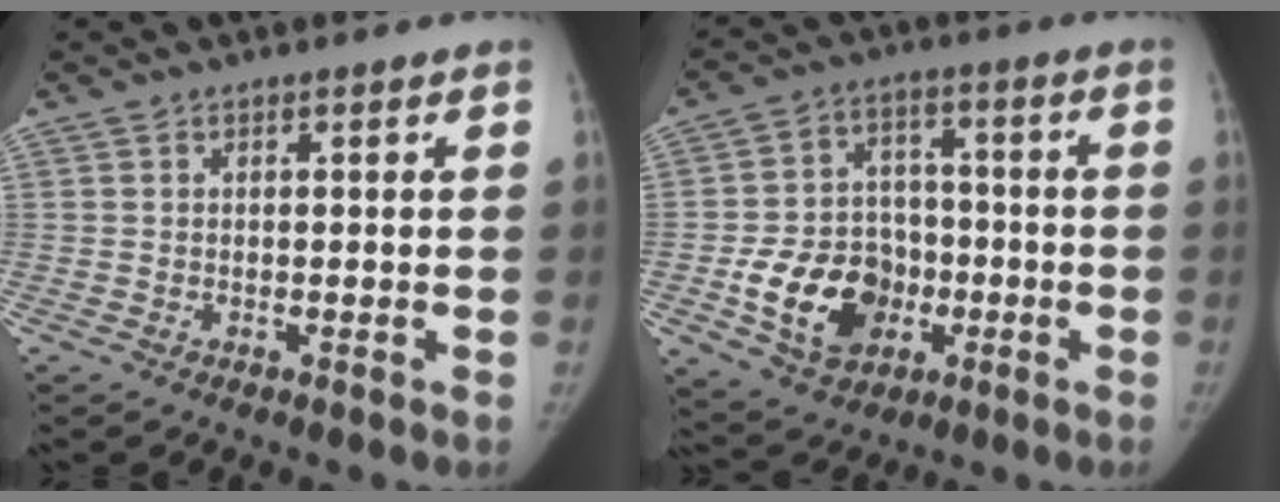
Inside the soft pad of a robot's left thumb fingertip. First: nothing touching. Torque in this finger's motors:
{"motor_torque": [1.28, 1.47, 0.59, -0.44, 0.34]}